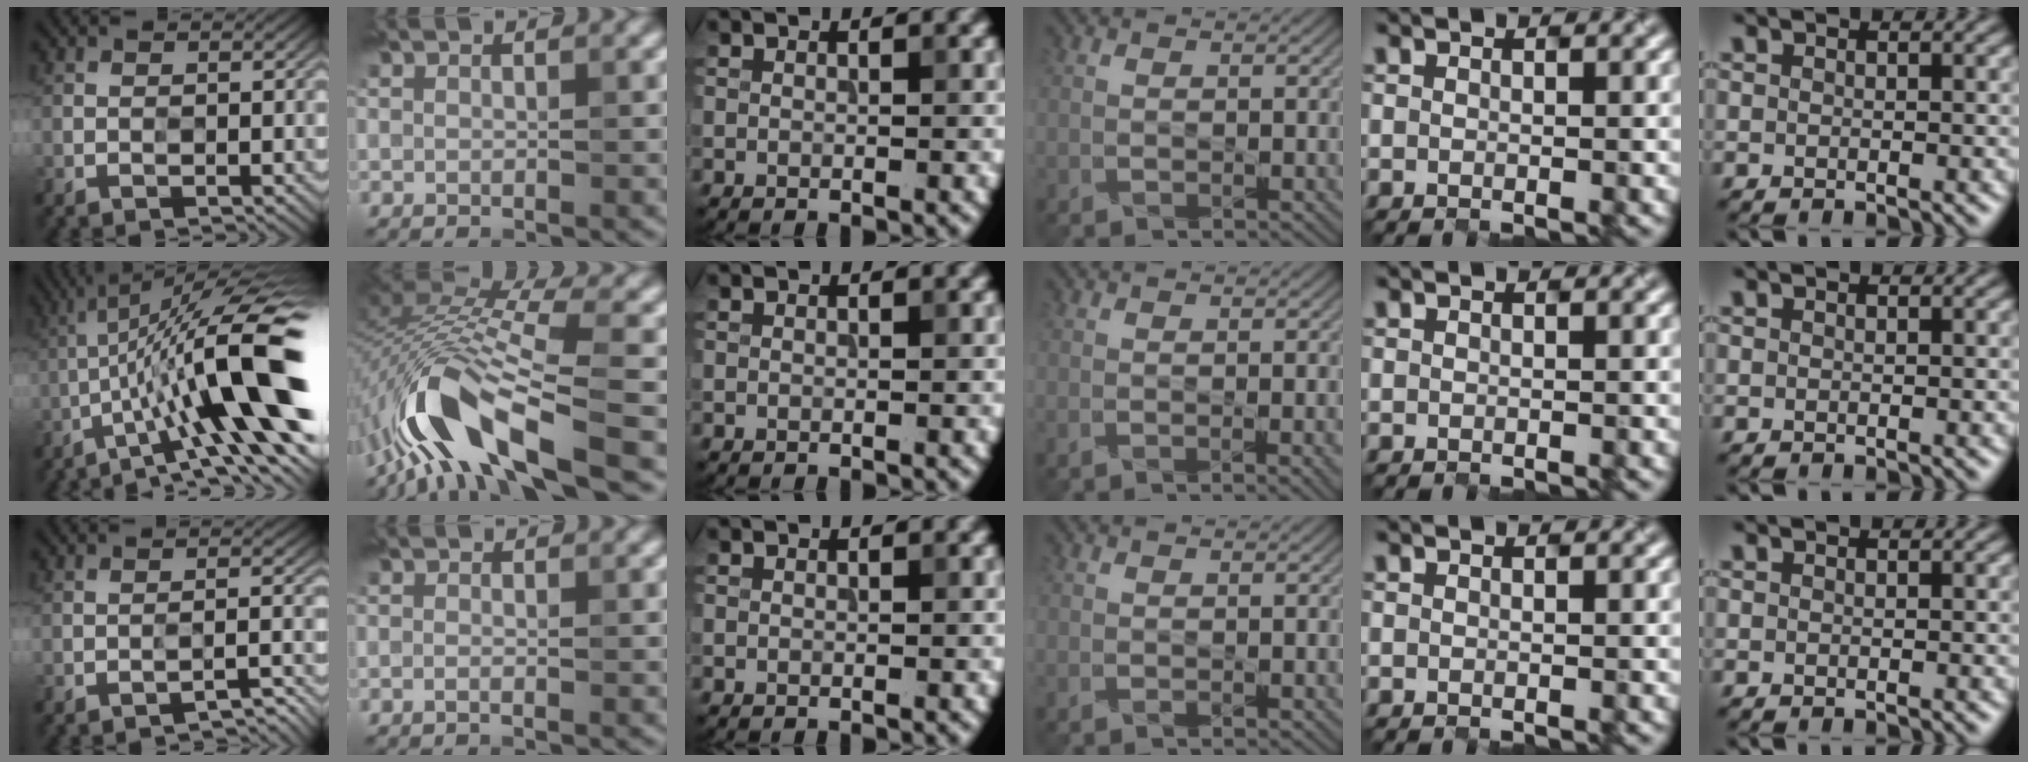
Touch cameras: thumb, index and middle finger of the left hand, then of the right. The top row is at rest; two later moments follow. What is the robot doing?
{"motion": "close", "object": "glasses case"}